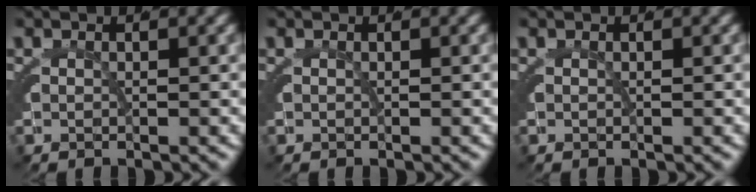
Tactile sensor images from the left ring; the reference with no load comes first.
{"total": 0.0}
{"total": 0.0}